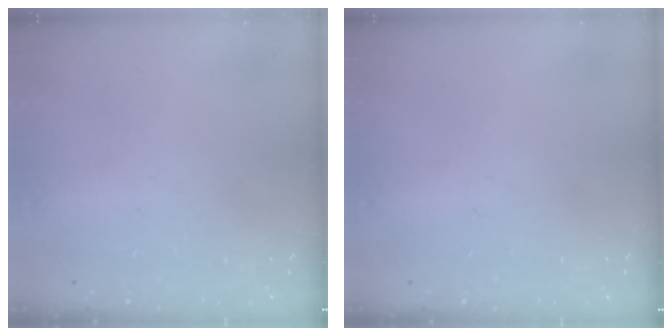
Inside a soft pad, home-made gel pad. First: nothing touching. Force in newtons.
{"total": 0.0}